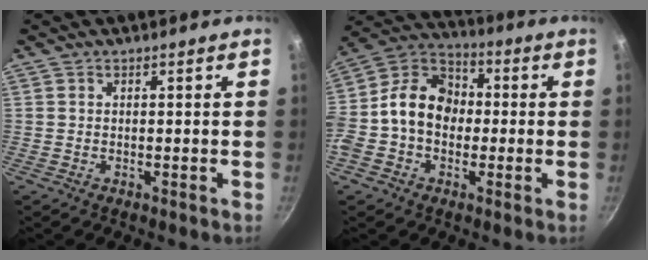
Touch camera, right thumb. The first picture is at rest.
{"total": 14.7, "force": [-0.9, 11.4, 9.3], "torque": [-0.120, 0.045, -0.041]}